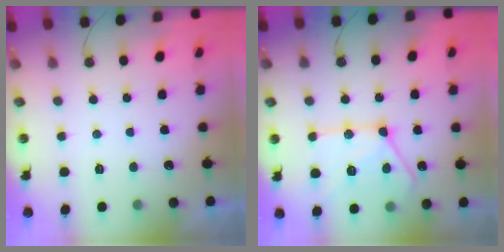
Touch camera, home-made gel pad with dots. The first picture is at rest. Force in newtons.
{"total": 17.2, "press": 17.1, "slide": 1.5}